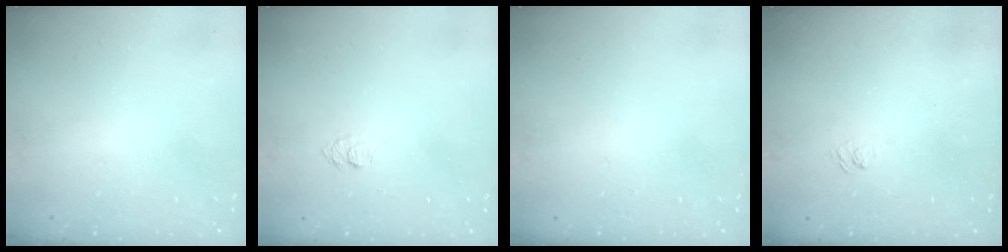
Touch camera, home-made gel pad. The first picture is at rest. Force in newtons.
{"total": 5.0, "press": 5.0, "slide": 0.5}
{"total": 0.0}
{"total": 2.4, "press": 2.0, "slide": 1.3}